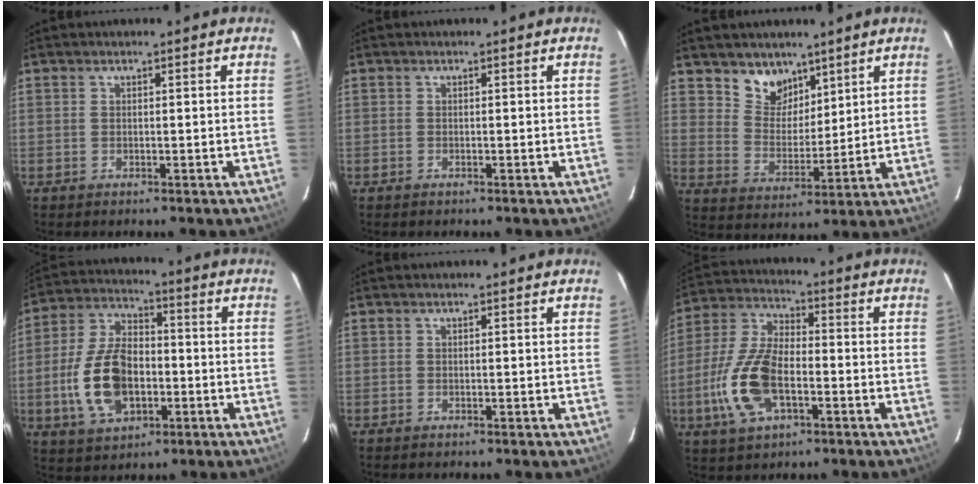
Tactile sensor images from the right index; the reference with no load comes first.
{"total": 0.0}
{"total": 8.0, "force": [5.8, 5.1, 1.9], "torque": [-0.030, 0.000, 0.113]}
{"total": 14.9, "force": [-3.5, 9.0, 11.4], "torque": [-0.235, 0.011, -0.053]}
{"total": 0.0}
{"total": 14.3, "force": [-4.5, 6.9, 11.7], "torque": [-0.259, 0.001, -0.085]}